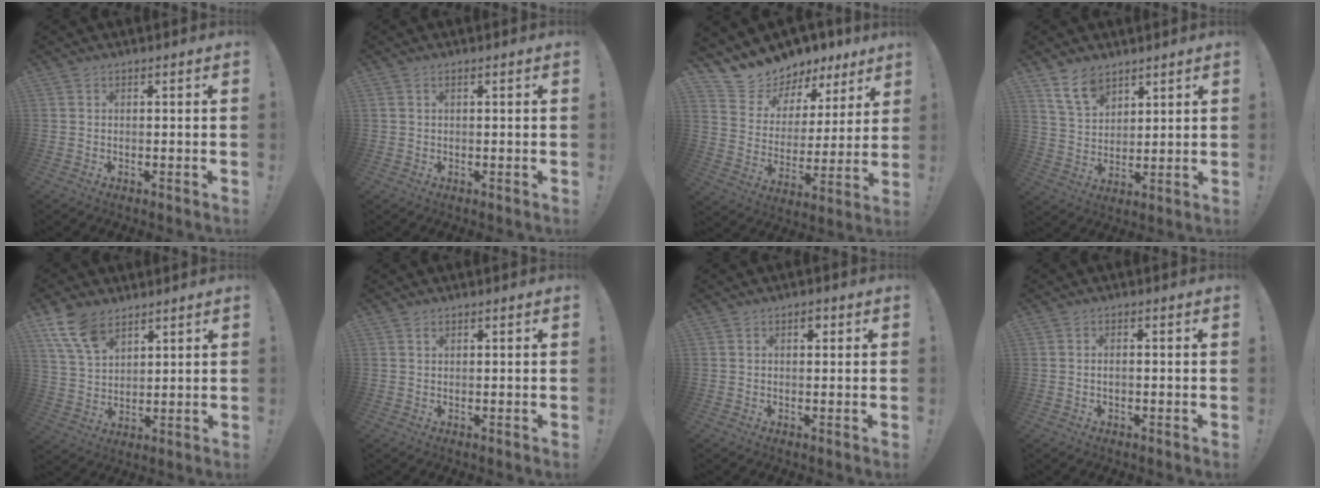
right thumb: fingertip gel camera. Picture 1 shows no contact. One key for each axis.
{"total": 0.8, "fx": 0.4, "fy": 0.4, "fz": 0.6, "tx": -0.017, "ty": 0.003, "tz": 0.008}
{"total": 10.6, "fx": 9.2, "fy": 5.1, "fz": 0.8, "tx": -0.030, "ty": -0.085, "tz": 0.167}
{"total": 9.4, "fx": 6.8, "fy": 5.2, "fz": 3.9, "tx": -0.079, "ty": -0.032, "tz": 0.134}
{"total": 10.8, "fx": 6.9, "fy": 6.3, "fz": 5.4, "tx": -0.104, "ty": -0.029, "tz": 0.136}
{"total": 0.8, "fx": 0.5, "fy": 0.5, "fz": 0.3, "tx": -0.002, "ty": -0.001, "tz": 0.009}
{"total": 1.8, "fx": 0.7, "fy": 1.1, "fz": 1.1, "tx": -0.008, "ty": 0.000, "tz": 0.009}
{"total": 1.3, "fx": -0.6, "fy": 0.5, "fz": 1.1, "tx": -0.027, "ty": 0.006, "tz": -0.010}